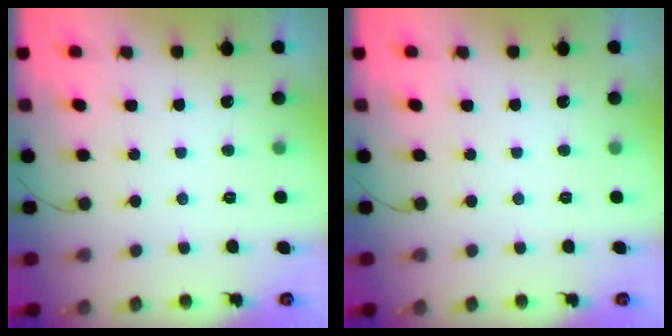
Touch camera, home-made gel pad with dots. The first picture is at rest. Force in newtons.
{"total": 0.0}